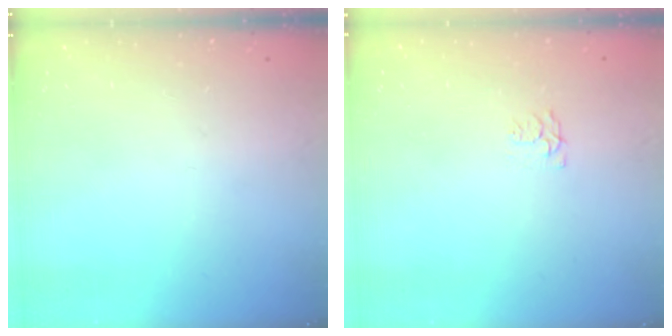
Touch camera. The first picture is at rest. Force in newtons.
{"total": 4.5, "press": 4.4, "slide": 0.6}